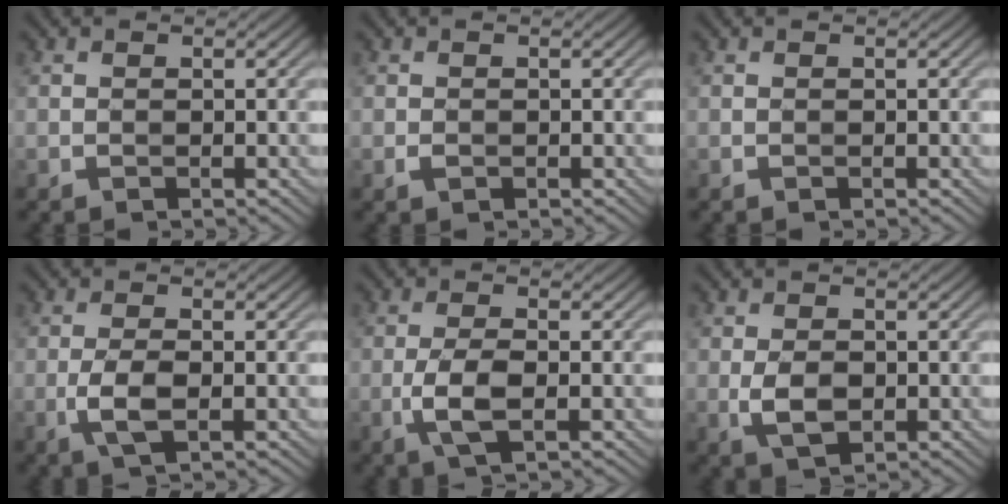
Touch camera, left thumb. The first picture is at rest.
{"total": 0.7, "force": [-0.2, 0.5, 0.4], "torque": [-0.008, -0.002, -0.004]}
{"total": 0.0}
{"total": 3.7, "force": [-1.0, 1.4, 3.3], "torque": [-0.077, -0.004, -0.023]}
{"total": 4.4, "force": [-1.2, 1.6, 4.0], "torque": [-0.092, -0.004, -0.029]}
{"total": 3.7, "force": [-0.5, 2.2, 2.9], "torque": [-0.065, -0.006, -0.007]}